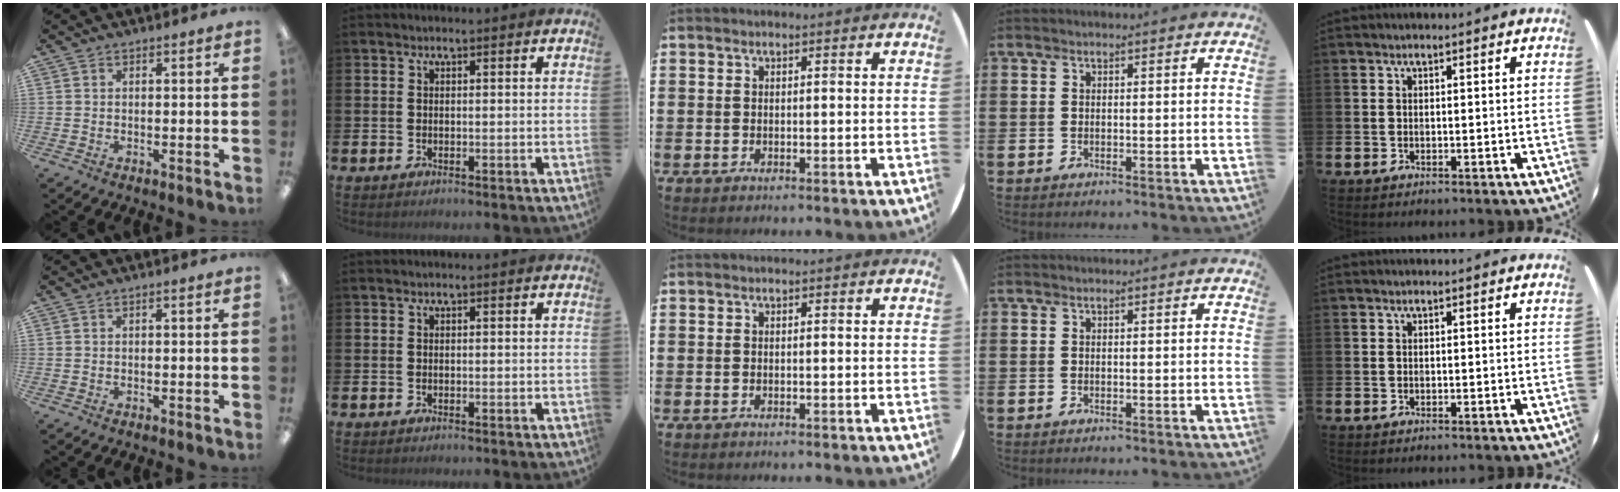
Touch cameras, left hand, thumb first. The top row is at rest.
{}